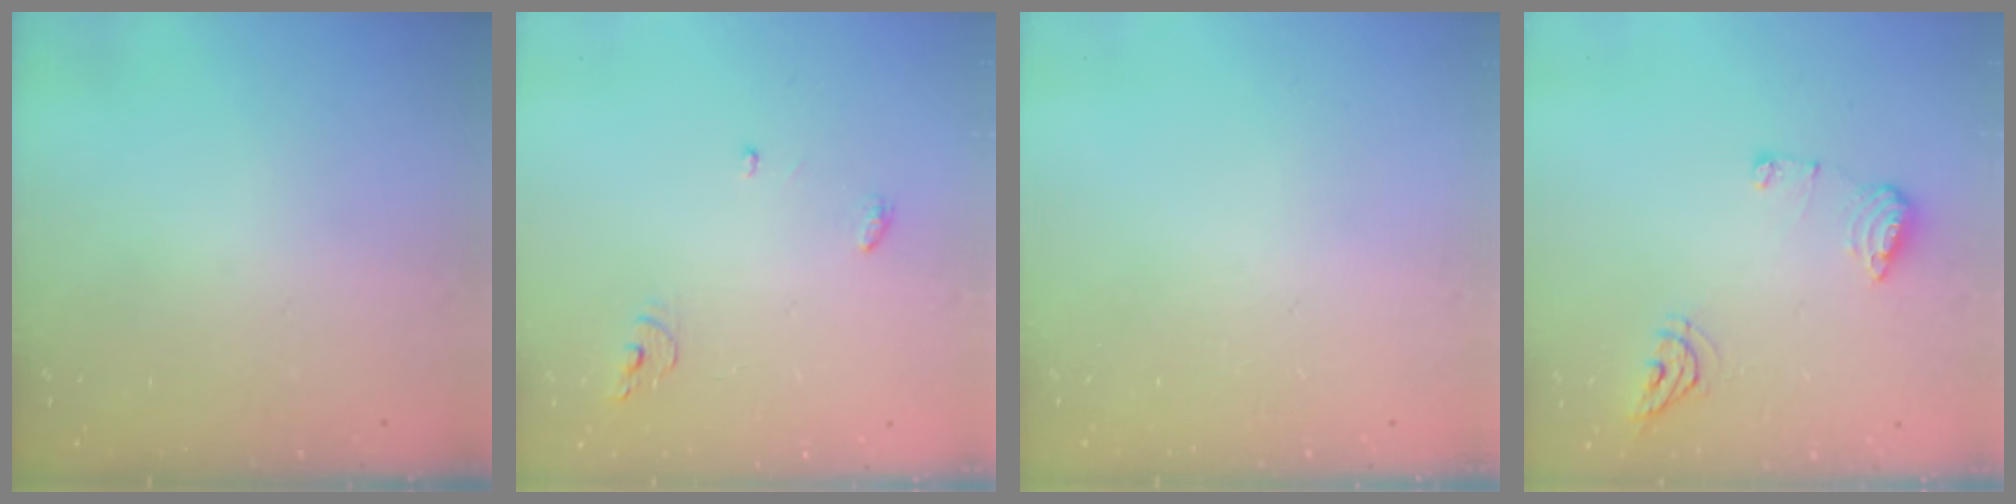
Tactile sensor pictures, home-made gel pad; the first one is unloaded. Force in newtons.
{"total": 4.2, "press": 4.1, "slide": 0.3}
{"total": 0.0}
{"total": 8.6, "press": 8.5, "slide": 0.1}